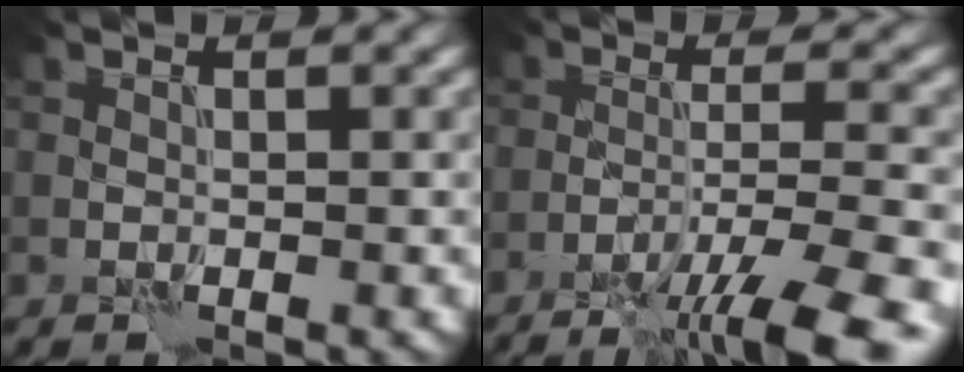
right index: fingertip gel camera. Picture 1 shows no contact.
{"total": 9.3, "force": [-6.4, 1.4, 6.6], "torque": [-0.102, 0.004, -0.105]}